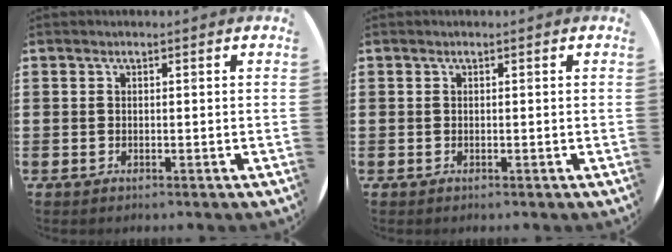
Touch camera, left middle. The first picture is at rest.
{"total": 0.0}